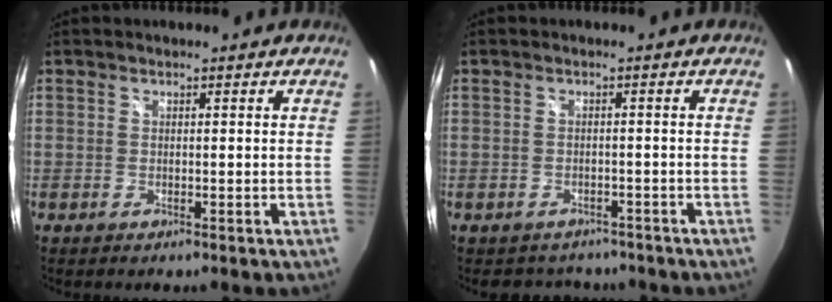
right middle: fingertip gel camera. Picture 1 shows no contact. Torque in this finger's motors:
{"motor_torque": [0.44, -0.62, 0.01, 0.00]}